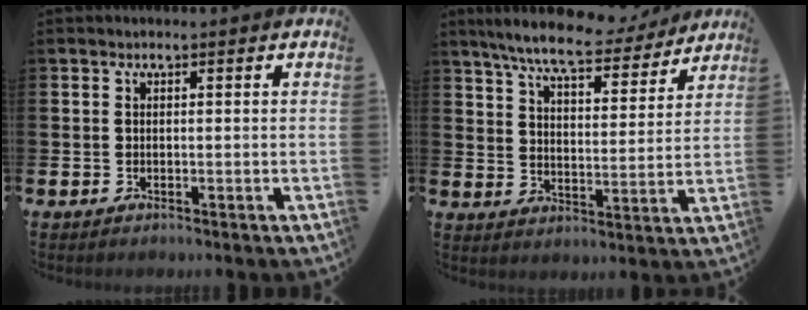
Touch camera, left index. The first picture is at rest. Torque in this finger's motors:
{"motor_torque": [0.66, -1.48, 0.92, 0.21]}